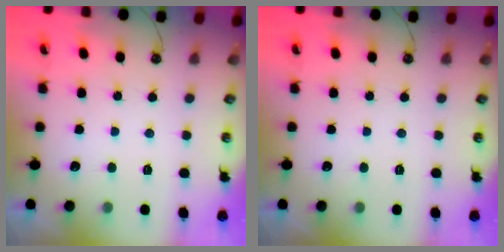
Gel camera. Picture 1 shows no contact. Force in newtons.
{"total": 0.0}